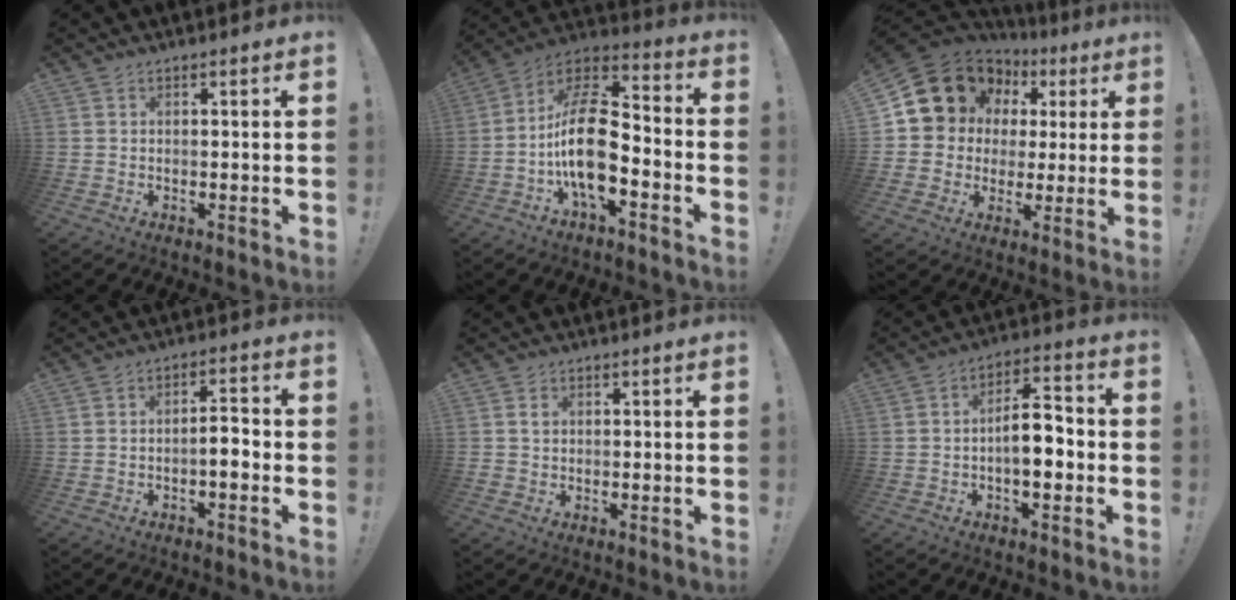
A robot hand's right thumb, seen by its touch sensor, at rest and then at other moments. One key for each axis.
{"total": 18.3, "fx": -4.3, "fy": 9.1, "fz": 15.3, "tx": -0.296, "ty": 0.030, "tz": -0.068}
{"total": 12.6, "fx": 6.4, "fy": 10.2, "fz": 3.8, "tx": -0.058, "ty": -0.044, "tz": 0.137}
{"total": 5.3, "fx": -1.9, "fy": 1.6, "fz": 4.7, "tx": -0.070, "ty": 0.005, "tz": -0.035}
{"total": 1.5, "fx": 0.3, "fy": 1.3, "fz": 0.7, "tx": -0.008, "ty": 0.001, "tz": 0.003}
{"total": 10.4, "fx": -1.9, "fy": 4.8, "fz": 9.0, "tx": -0.131, "ty": 0.012, "tz": -0.035}